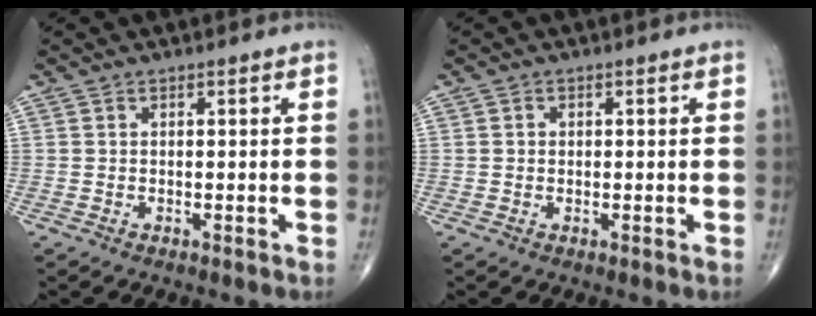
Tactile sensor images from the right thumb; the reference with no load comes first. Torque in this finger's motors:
{"motor_torque": [-0.16, -0.10, 0.00, 0.24, 0.06]}